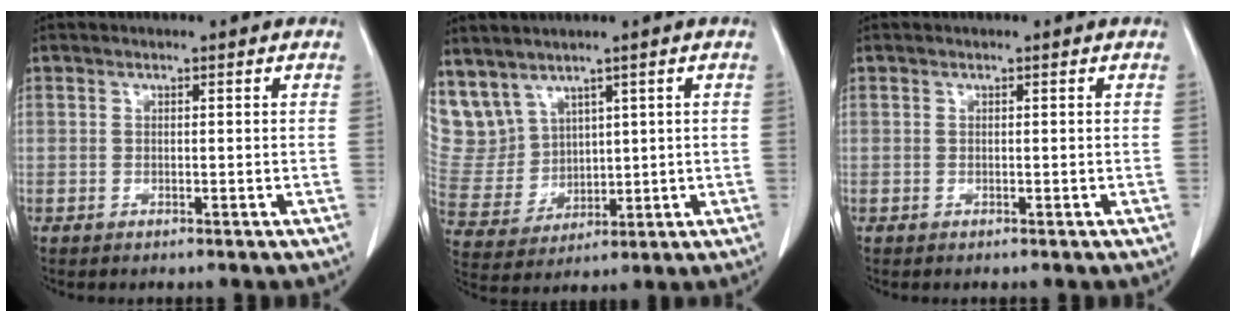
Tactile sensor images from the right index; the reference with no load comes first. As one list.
[{"total": 11.2, "force": [6.8, 8.4, 3.0], "torque": [-0.096, 0.036, 0.169]}, {"total": 0.0}]